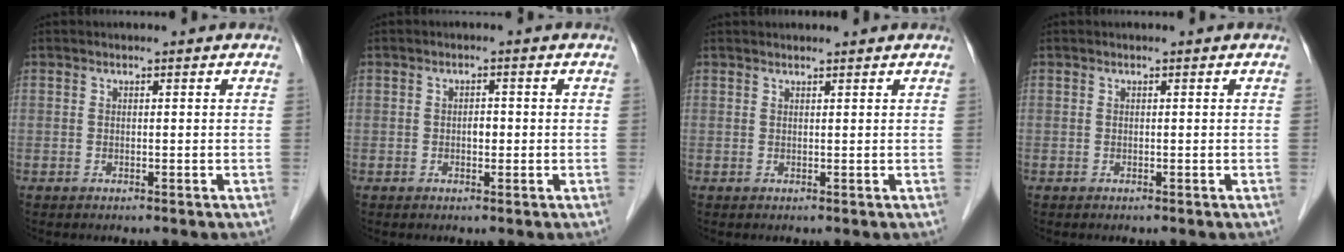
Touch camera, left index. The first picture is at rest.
{"total": 1.6, "force": [-0.3, 0.9, 1.3], "torque": [-0.018, 0.003, -0.005]}
{"total": 1.8, "force": [1.8, 0.0, 0.4], "torque": [-0.007, 0.019, 0.027]}
{"total": 0.0}